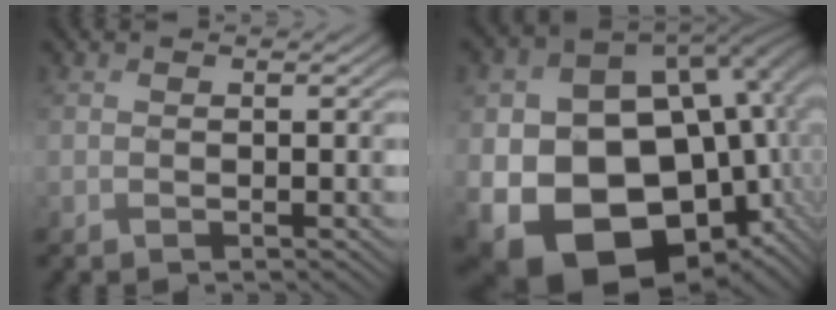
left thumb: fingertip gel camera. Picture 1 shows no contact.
{"total": 22.0, "force": [-4.8, 16.6, 13.6], "torque": [-0.266, -0.054, -0.053]}